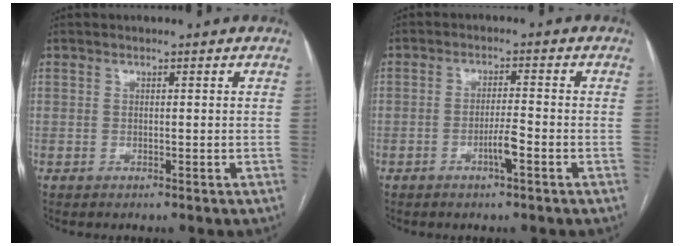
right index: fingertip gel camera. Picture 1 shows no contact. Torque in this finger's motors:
{"motor_torque": [0.81, 0.16, 0.25, 0.09]}